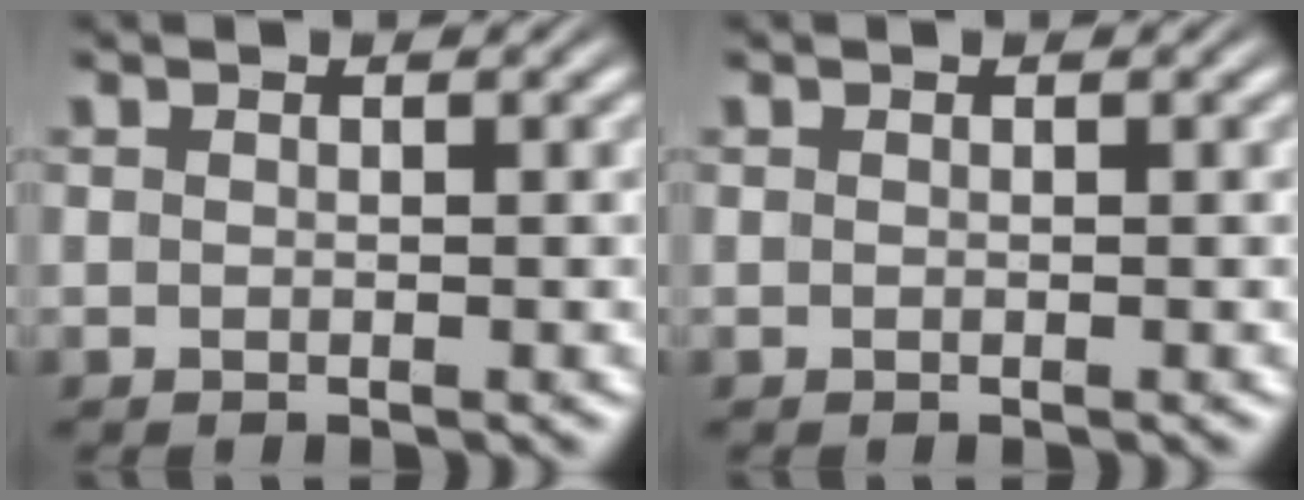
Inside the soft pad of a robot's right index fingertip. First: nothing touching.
{"total": 0.0}